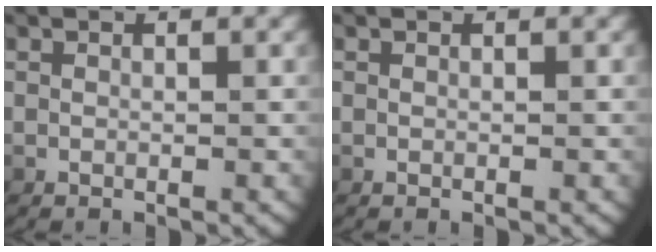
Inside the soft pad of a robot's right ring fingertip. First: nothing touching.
{"total": 0.0}